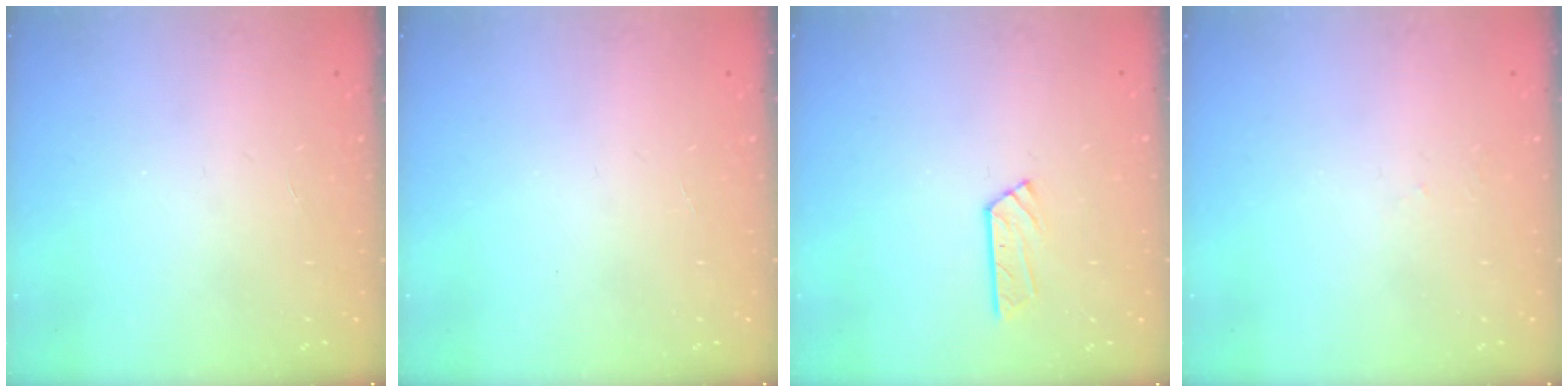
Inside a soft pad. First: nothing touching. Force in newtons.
{"total": 0.0}
{"total": 3.4, "press": 3.4, "slide": 0.3}
{"total": 2.7, "press": 2.7, "slide": 0.4}